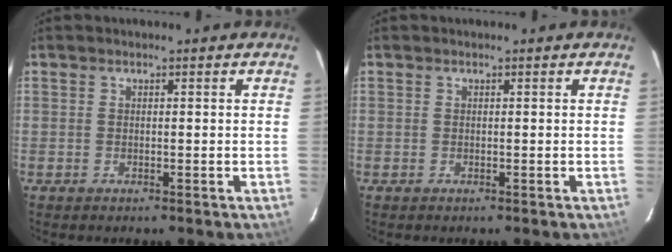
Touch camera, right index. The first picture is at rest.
{"total": 0.0}